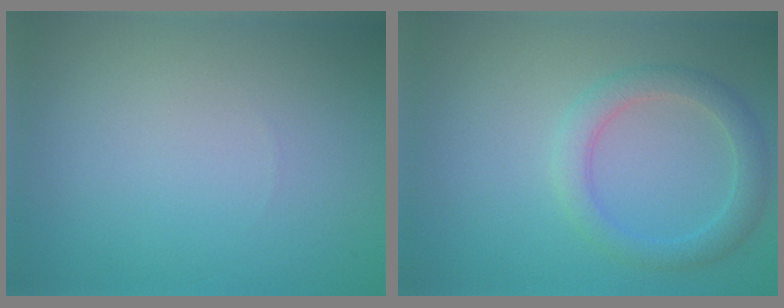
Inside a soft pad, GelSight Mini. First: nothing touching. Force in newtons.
{"total": 2.9, "press": 2.9, "slide": 0.1}